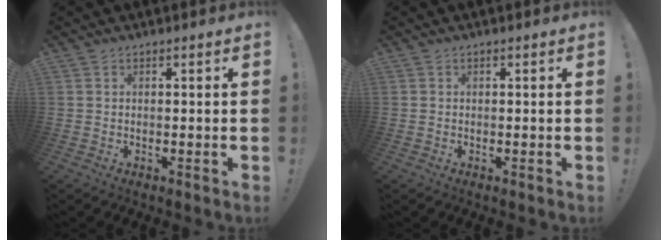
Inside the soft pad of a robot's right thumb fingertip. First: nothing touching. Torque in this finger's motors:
{"motor_torque": [-0.04, 0.43, 0.18, -0.12, 0.04]}